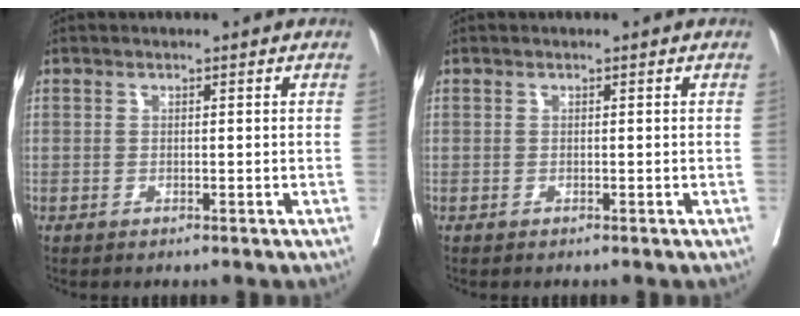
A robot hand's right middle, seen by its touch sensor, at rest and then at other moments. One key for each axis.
{"total": 0.0}